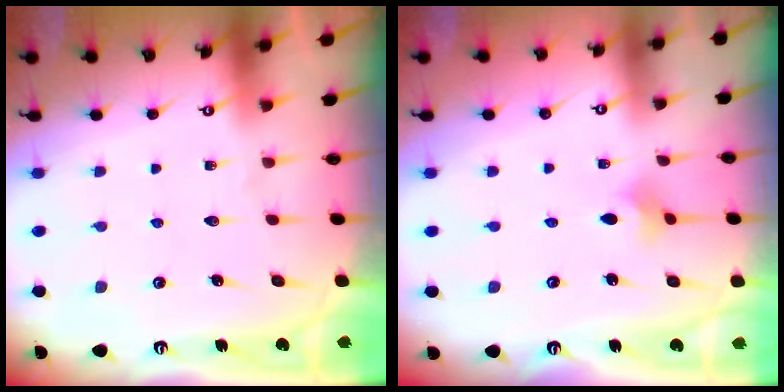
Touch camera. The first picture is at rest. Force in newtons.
{"total": 3.4, "press": 3.4, "slide": 0.4}